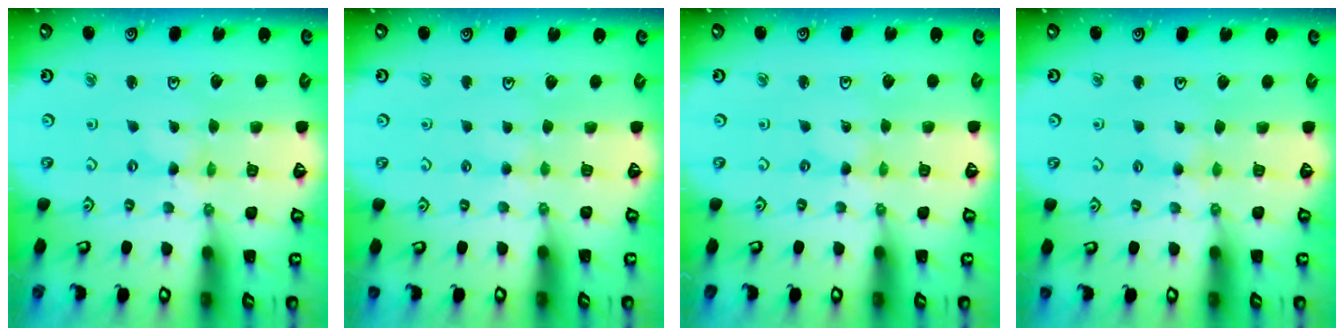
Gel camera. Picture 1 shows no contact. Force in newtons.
{"total": 2.0, "press": 2.0, "slide": 0.4}
{"total": 0.0}
{"total": 2.3, "press": 2.3, "slide": 0.4}